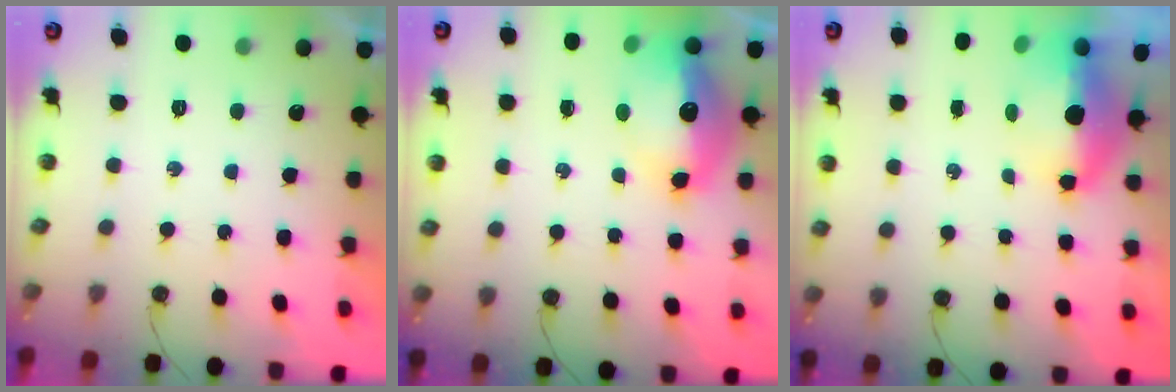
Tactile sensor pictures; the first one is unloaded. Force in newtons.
{"total": 13.8, "press": 13.7, "slide": 1.4}
{"total": 7.5, "press": 7.4, "slide": 1.2}